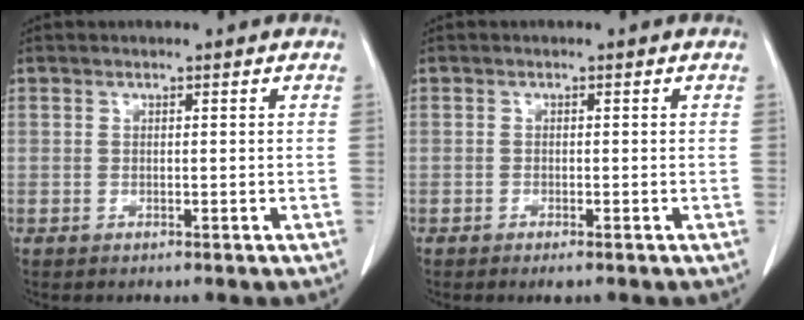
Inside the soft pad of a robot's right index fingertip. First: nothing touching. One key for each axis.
{"total": 1.4, "fx": -1.0, "fy": 0.2, "fz": 1.0, "tx": -0.016, "ty": -0.004, "tz": -0.013}